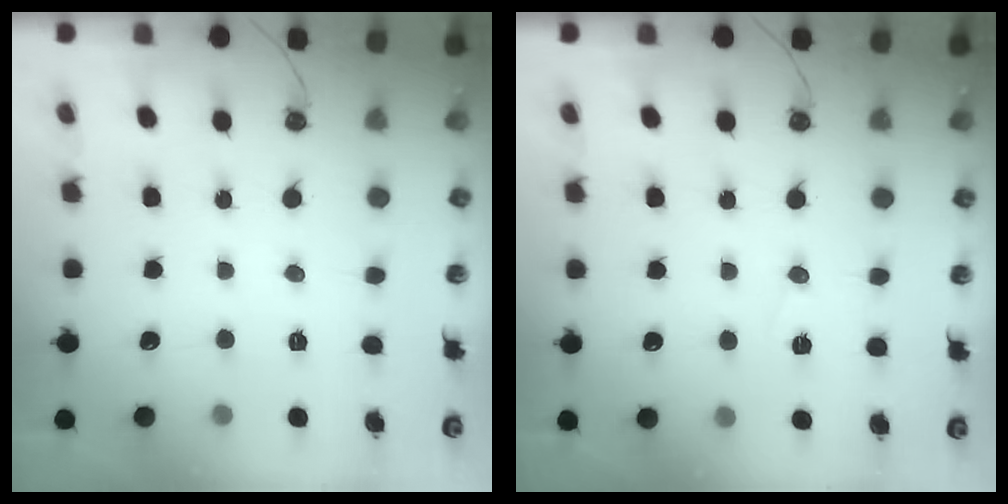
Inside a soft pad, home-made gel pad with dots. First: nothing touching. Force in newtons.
{"total": 6.9, "press": 5.1, "slide": 4.6}